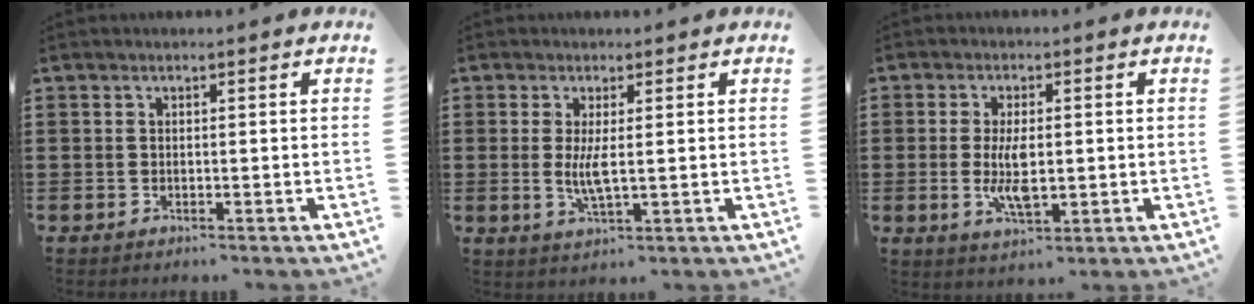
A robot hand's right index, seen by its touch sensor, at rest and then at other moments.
{"total": 3.6, "force": [0.3, 0.6, 3.6], "torque": [-0.073, -0.007, 0.003]}
{"total": 6.0, "force": [-0.3, 2.4, 5.5], "torque": [-0.113, -0.008, -0.012]}